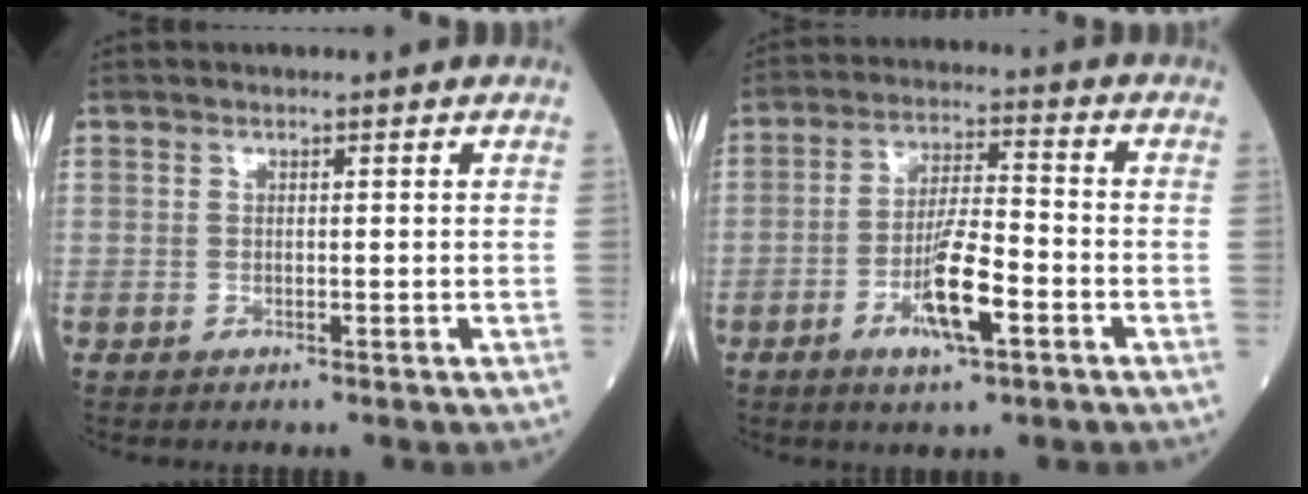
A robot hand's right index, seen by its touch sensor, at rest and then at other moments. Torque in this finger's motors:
{"motor_torque": [1.00, -0.93, 0.74, 0.19]}